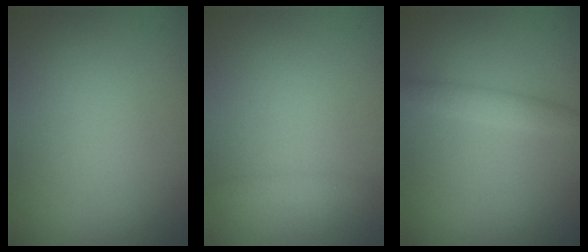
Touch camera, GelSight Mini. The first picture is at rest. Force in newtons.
{"total": 0.8, "press": 0.8, "slide": 0.0}
{"total": 1.9, "press": 1.9, "slide": 0.1}